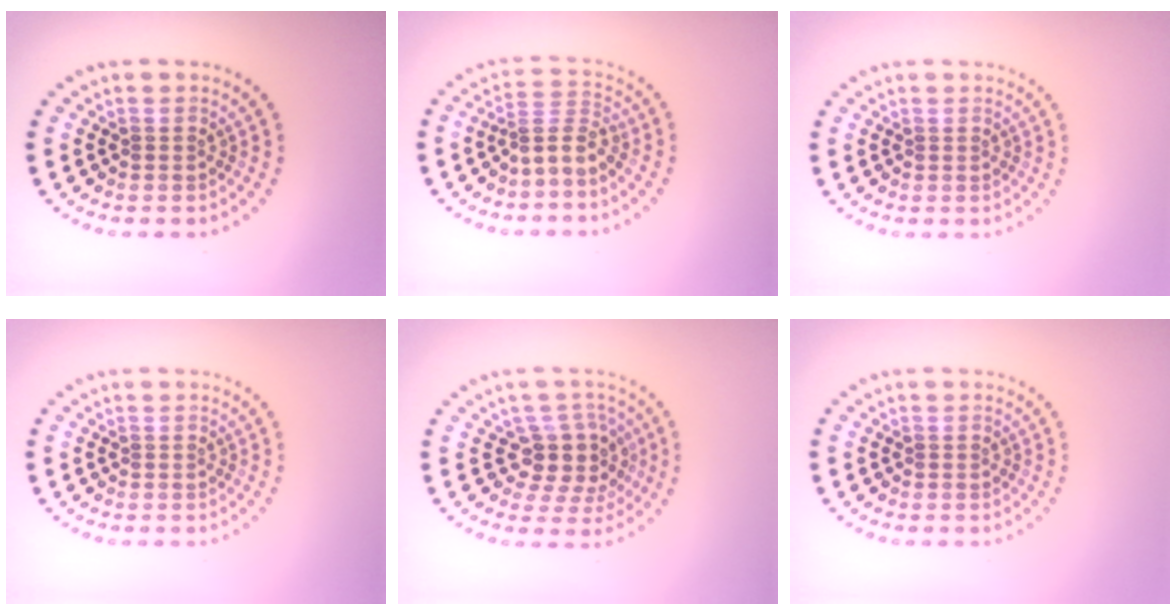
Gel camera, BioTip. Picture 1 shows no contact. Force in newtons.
{"total": 2.6, "press": 1.9, "slide": 1.8}
{"total": 0.0}
{"total": 0.0}
{"total": 3.9, "press": 3.1, "slide": 2.3}
{"total": 0.0}